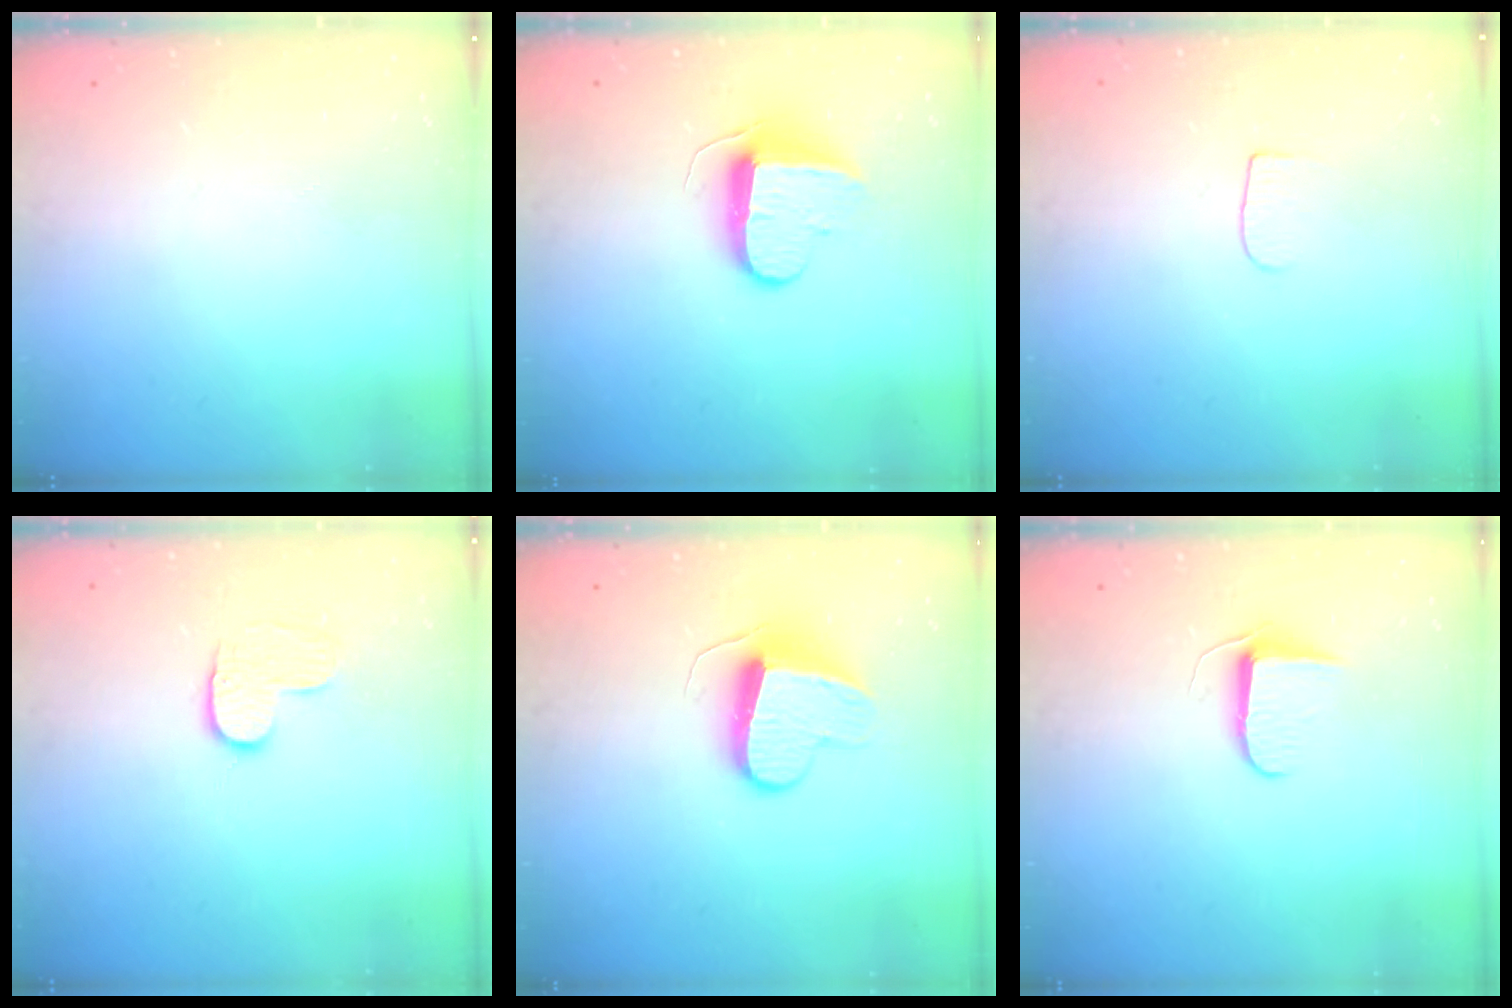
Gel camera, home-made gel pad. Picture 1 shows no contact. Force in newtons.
{"total": 9.2, "press": 9.2, "slide": 0.7}
{"total": 4.3, "press": 4.3, "slide": 0.5}
{"total": 5.7, "press": 5.7, "slide": 0.4}
{"total": 9.4, "press": 9.4, "slide": 0.4}
{"total": 6.4, "press": 6.3, "slide": 0.8}